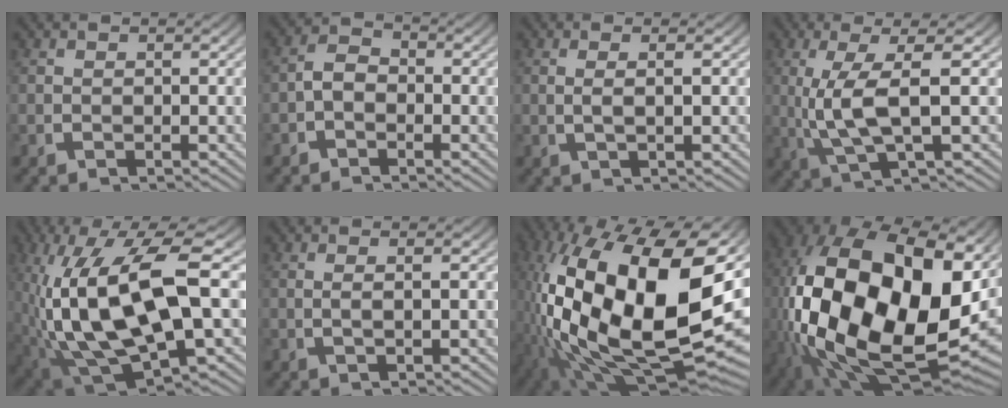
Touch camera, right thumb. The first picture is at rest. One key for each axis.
{"total": 2.7, "fx": -0.8, "fy": 2.0, "fz": 1.6, "tx": -0.025, "ty": -0.006, "tz": -0.020}
{"total": 1.7, "fx": 0.3, "fy": 0.2, "fz": 1.7, "tx": -0.038, "ty": -0.002, "tz": 0.010}
{"total": 7.8, "fx": -0.2, "fy": 3.0, "fz": 7.2, "tx": -0.162, "ty": -0.017, "tz": 0.008}
{"total": 17.0, "fx": -1.8, "fy": 9.7, "fz": 13.9, "tx": -0.304, "ty": -0.056, "tz": 0.002}
{"total": 1.3, "fx": 0.2, "fy": 0.1, "fz": 1.3, "tx": -0.029, "ty": -0.001, "tz": 0.007}
{"total": 28.2, "fx": -2.7, "fy": 16.3, "fz": 22.8, "tx": -0.438, "ty": -0.085, "tz": 0.011}
{"total": 31.2, "fx": -1.5, "fy": 19.5, "fz": 24.2, "tx": -0.482, "ty": -0.090, "tz": 0.024}